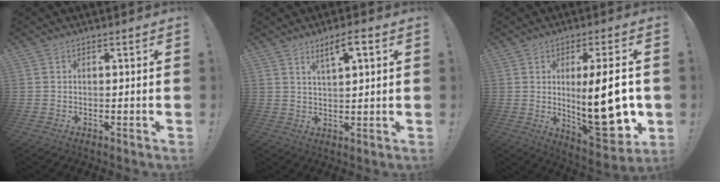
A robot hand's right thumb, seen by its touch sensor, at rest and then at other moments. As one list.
[{"total": 5.1, "force": [2.8, 0.9, 4.2], "torque": [-0.064, -0.011, 0.042]}, {"total": 20.6, "force": [-0.3, 5.9, 19.7], "torque": [-0.281, -0.019, -0.001]}]